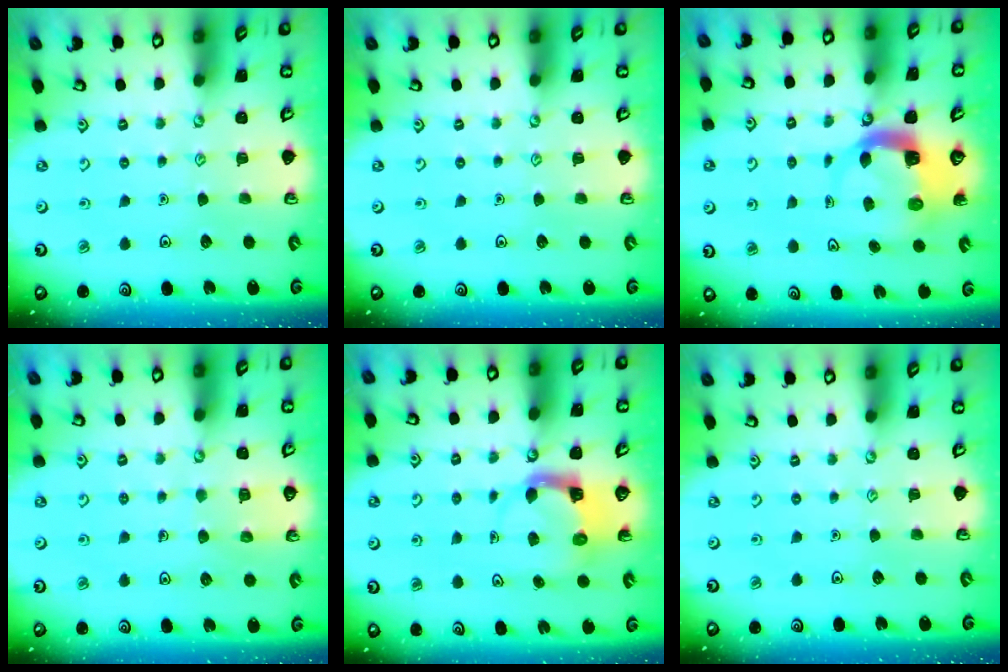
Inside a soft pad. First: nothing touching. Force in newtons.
{"total": 0.0}
{"total": 5.2, "press": 5.1, "slide": 0.5}
{"total": 6.4, "press": 6.3, "slide": 0.4}
{"total": 3.9, "press": 3.9, "slide": 0.3}
{"total": 0.0}